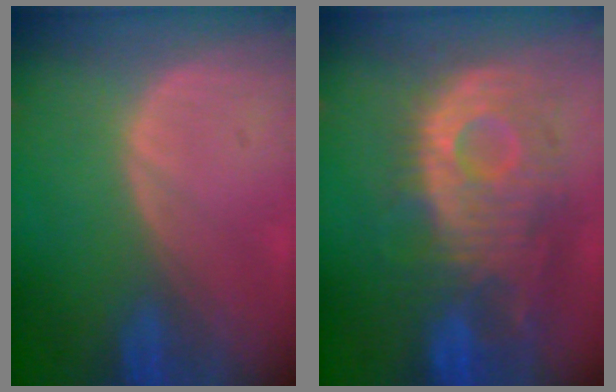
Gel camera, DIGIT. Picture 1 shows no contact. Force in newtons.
{"total": 12.0, "press": 10.7, "slide": 5.5}